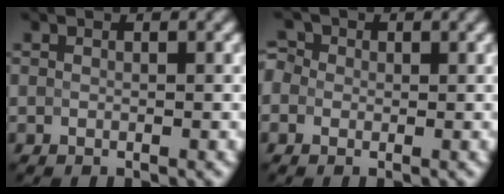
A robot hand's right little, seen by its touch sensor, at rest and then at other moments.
{"total": 3.1, "force": [0.9, 2.7, 1.3], "torque": [-0.010, 0.027, -0.013]}